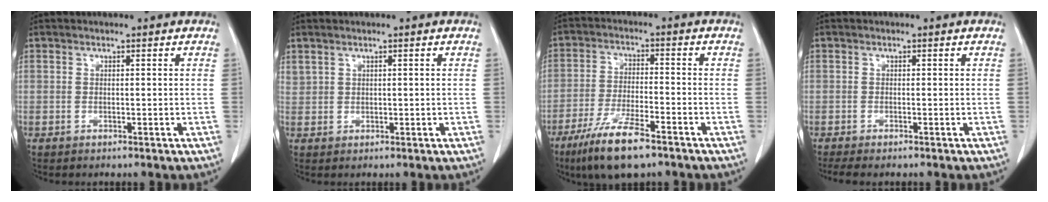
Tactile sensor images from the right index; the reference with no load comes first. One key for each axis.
{"total": 1.3, "fx": 0.9, "fy": 0.8, "fz": 0.3, "tx": -0.007, "ty": 0.009, "tz": 0.024}
{"total": 10.4, "fx": -7.0, "fy": 1.8, "fz": 7.5, "tx": -0.144, "ty": -0.022, "tz": -0.123}
{"total": 2.2, "fx": -1.8, "fy": 0.2, "fz": 1.2, "tx": -0.017, "ty": -0.006, "tz": -0.026}